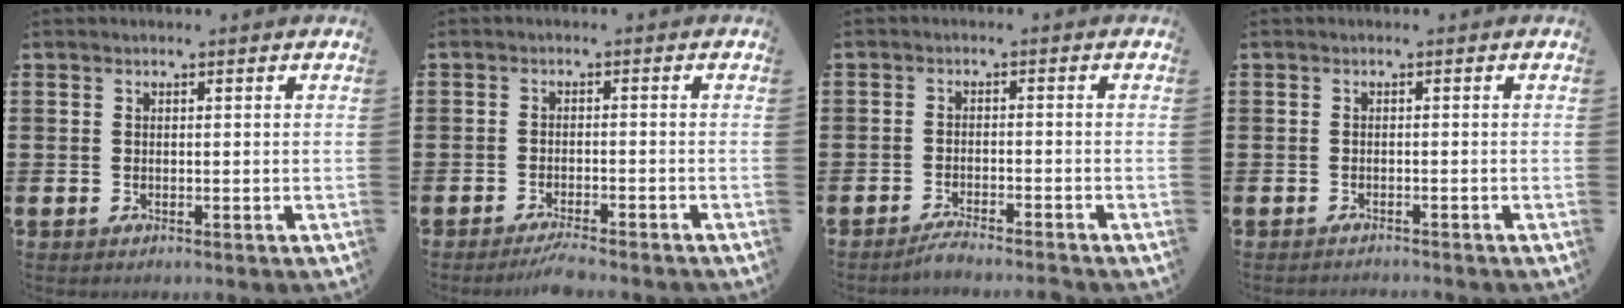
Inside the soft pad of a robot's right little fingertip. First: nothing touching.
{"total": 2.3, "force": [-2.0, -0.1, 1.1], "torque": [-0.017, 0.004, -0.039]}
{"total": 2.1, "force": [-1.9, -0.2, 0.8], "torque": [-0.012, 0.005, -0.037]}
{"total": 0.7, "force": [-0.7, -0.1, 0.0], "torque": [0.000, -0.001, -0.015]}